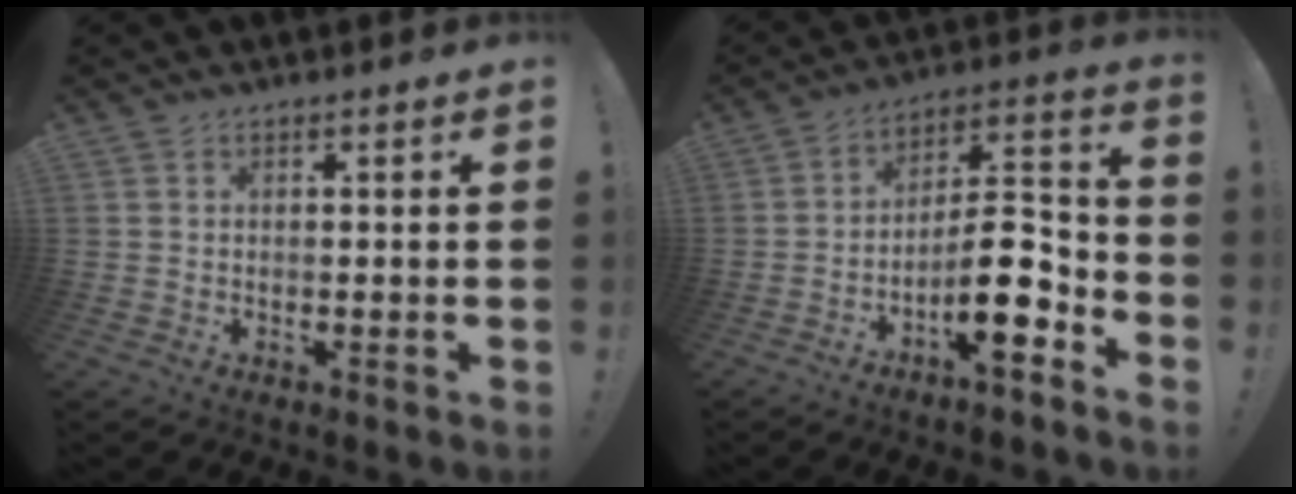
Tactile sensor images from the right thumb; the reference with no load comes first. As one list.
[{"total": 14.2, "force": [-6.6, 4.3, 11.9], "torque": [-0.195, 0.035, -0.108]}]